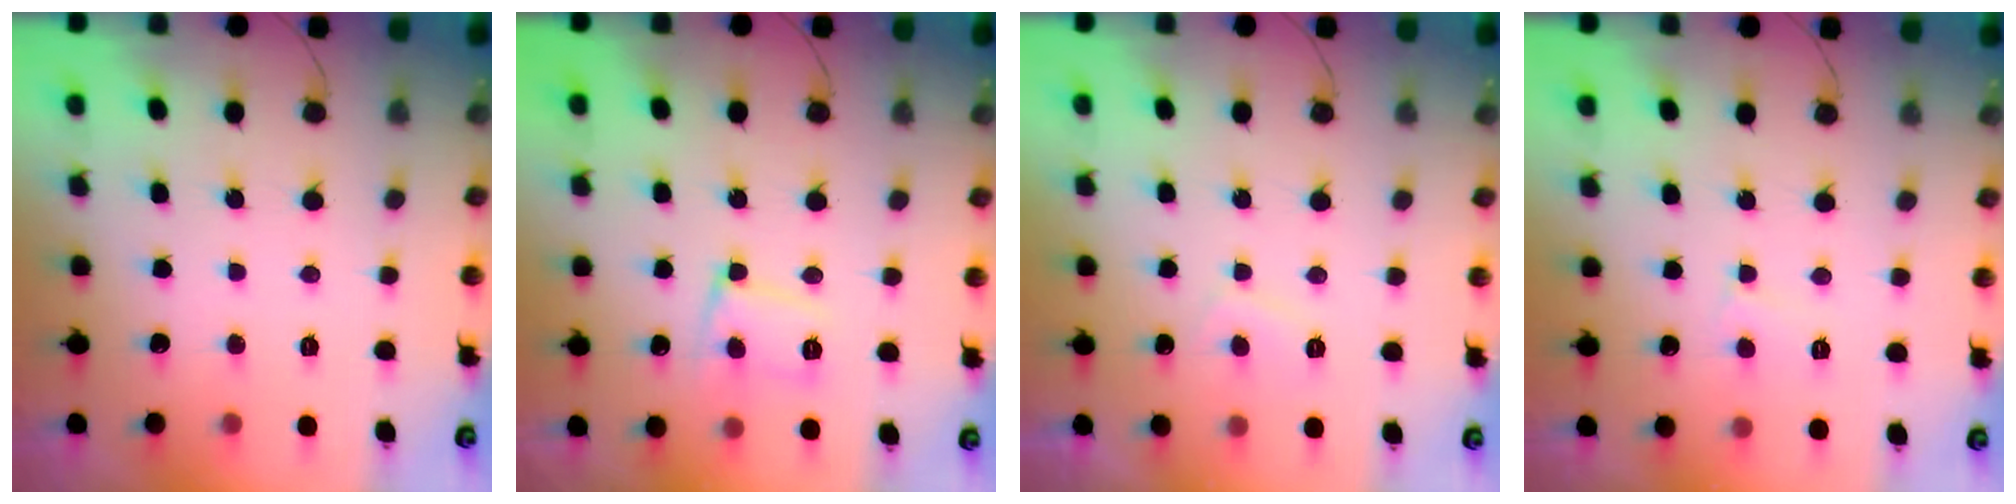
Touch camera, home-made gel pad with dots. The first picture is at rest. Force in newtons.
{"total": 10.4, "press": 10.4, "slide": 0.9}
{"total": 1.6, "press": 1.4, "slide": 0.7}
{"total": 3.1, "press": 3.1, "slide": 0.3}